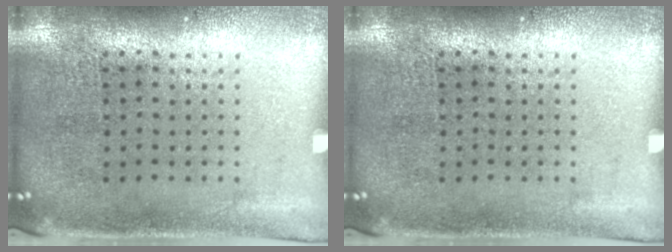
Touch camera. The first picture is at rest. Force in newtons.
{"total": 0.0}